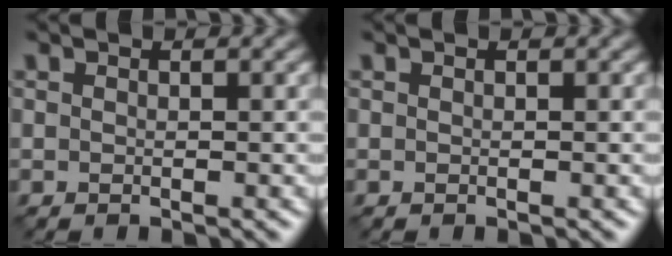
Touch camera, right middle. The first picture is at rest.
{"total": 0.0}